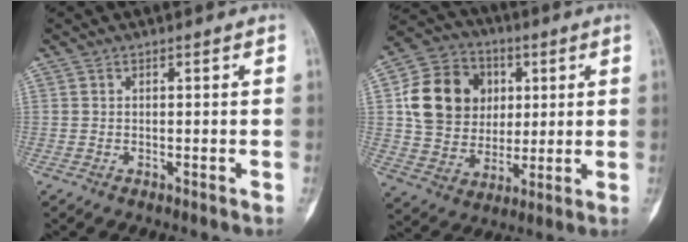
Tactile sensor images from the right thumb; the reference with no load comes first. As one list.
[{"total": 17.0, "force": [3.6, 14.3, 8.5], "torque": [-0.126, 0.005, 0.067]}]